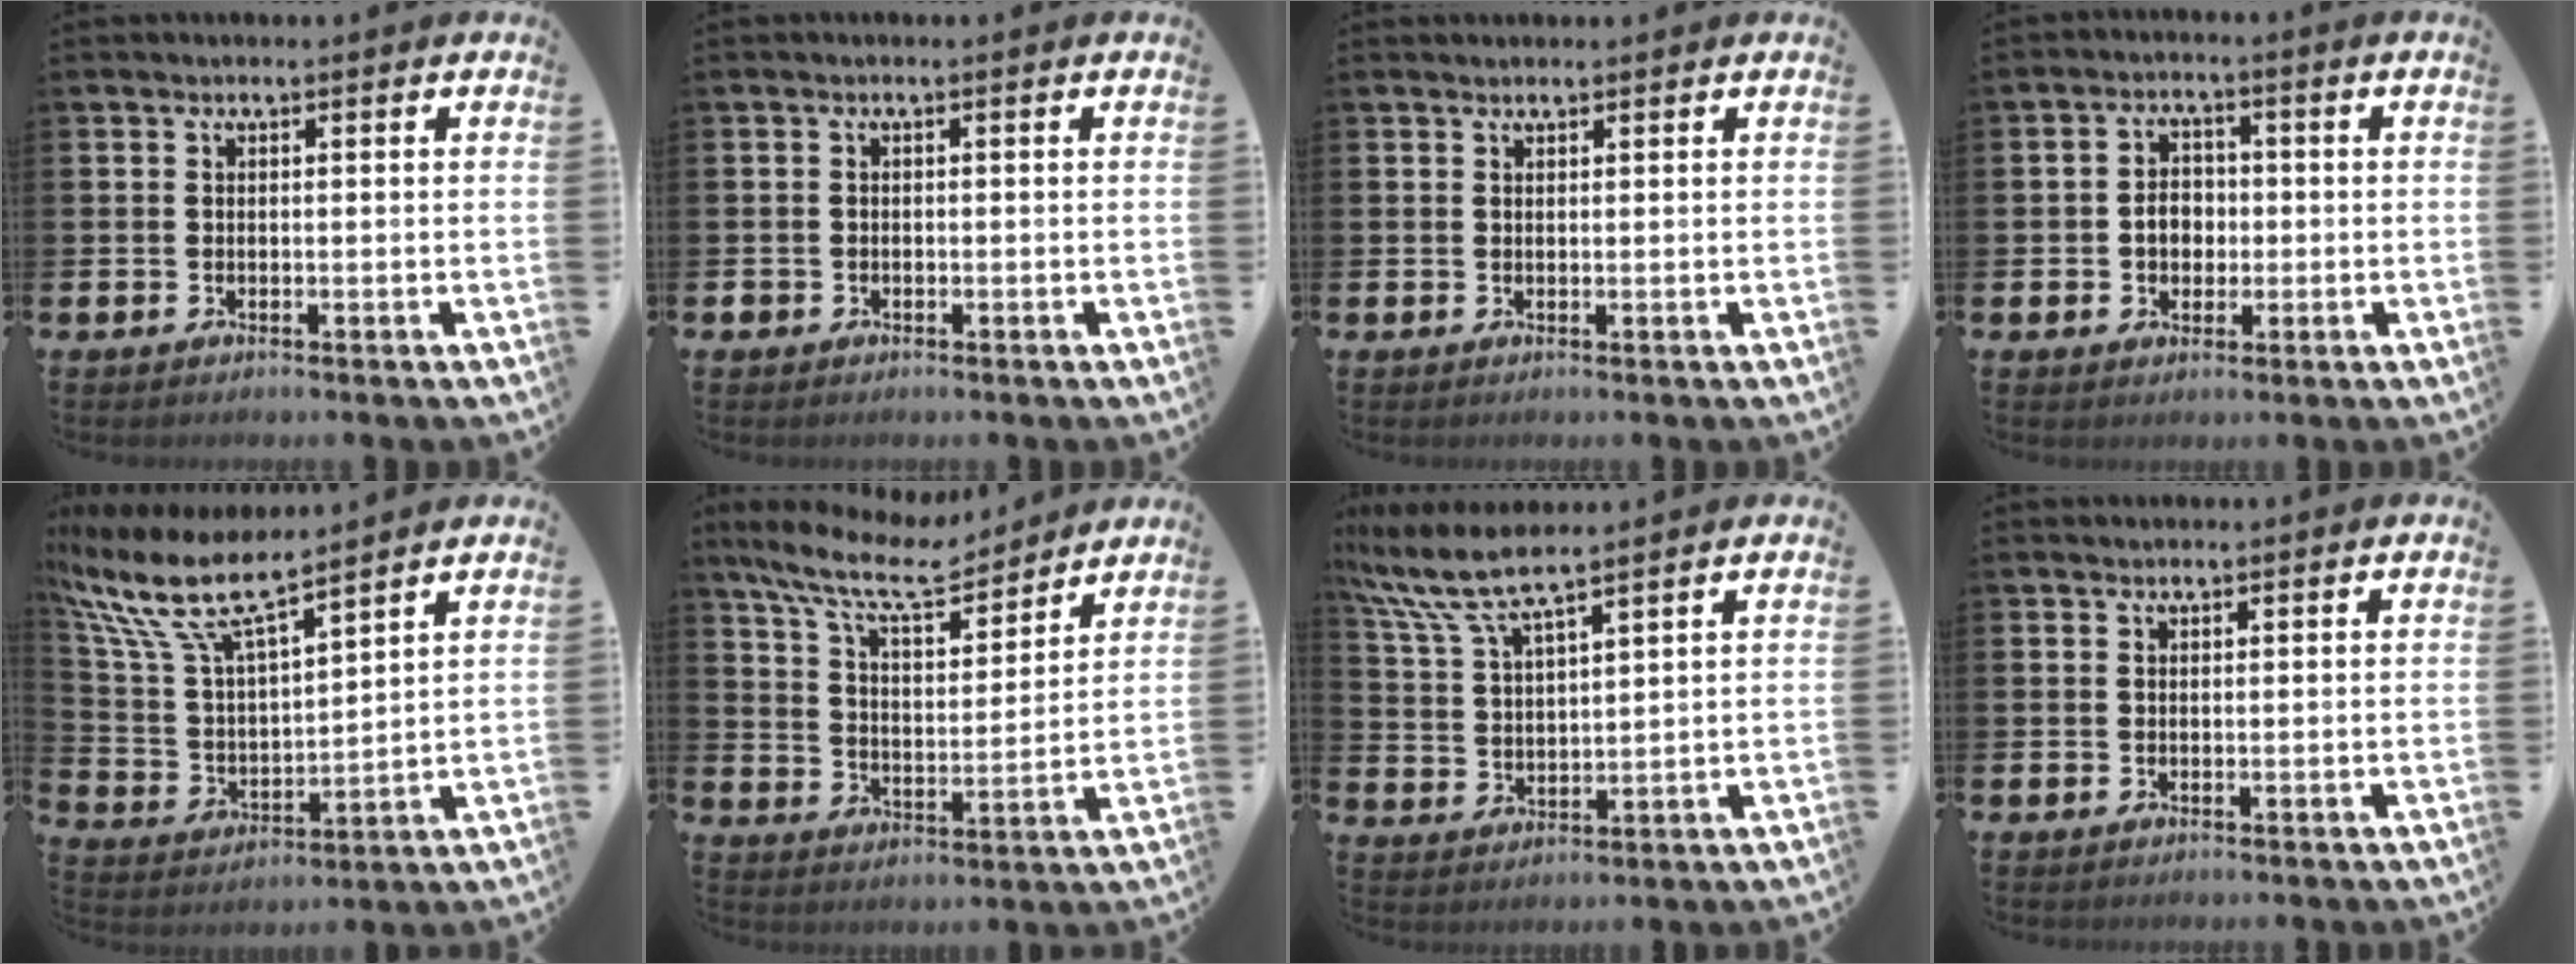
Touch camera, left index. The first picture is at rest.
{"total": 0.9, "force": [-0.5, 0.7, 0.0], "torque": [-0.002, 0.004, -0.014]}
{"total": 0.8, "force": [0.8, 0.2, 0.0], "torque": [0.014, -0.005, 0.011]}
{"total": 3.5, "force": [-0.4, 2.8, 2.1], "torque": [-0.023, 0.000, -0.015]}
{"total": 11.0, "force": [9.2, 2.3, 5.6], "torque": [-0.145, -0.049, 0.161]}
{"total": 10.5, "force": [9.3, 2.5, 4.3], "torque": [-0.114, -0.054, 0.162]}
{"total": 7.7, "force": [6.8, 0.9, 3.4], "torque": [-0.091, -0.027, 0.122]}
{"total": 0.5, "force": [0.5, 0.1, 0.1], "torque": [0.005, -0.002, 0.008]}